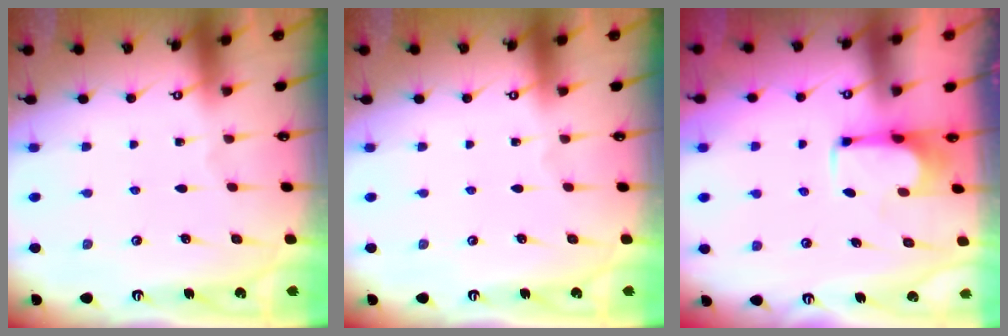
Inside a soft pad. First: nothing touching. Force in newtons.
{"total": 0.0}
{"total": 3.6, "press": 3.5, "slide": 0.7}